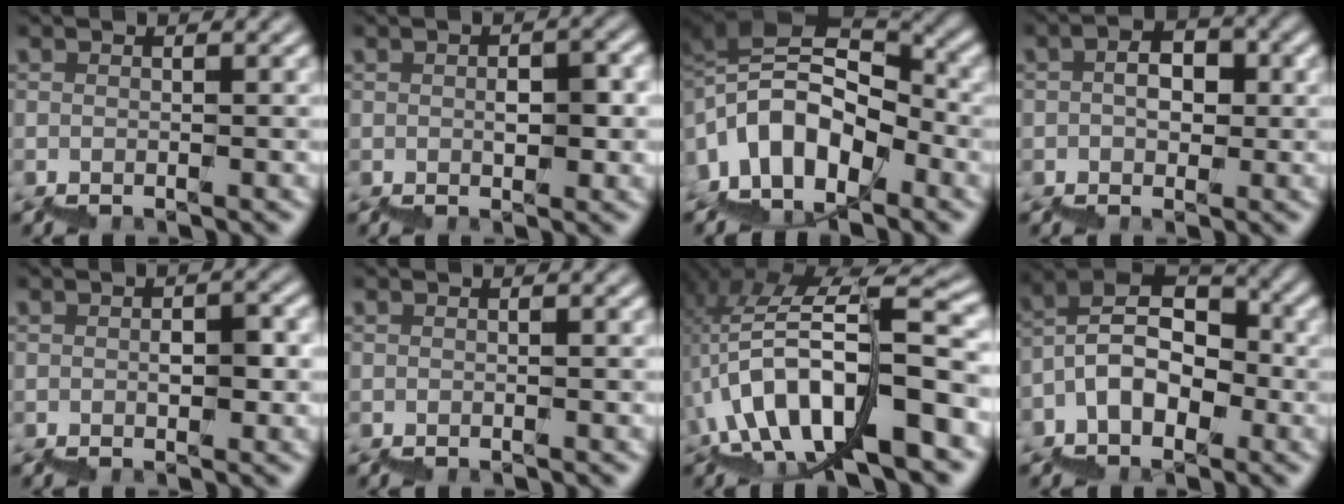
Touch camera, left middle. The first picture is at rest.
{"total": 1.8, "force": [0.3, 0.8, 1.6], "torque": [-0.020, 0.008, 0.011]}
{"total": 7.5, "force": [0.8, 4.6, 5.8], "torque": [-0.081, 0.022, 0.012]}
{"total": 1.8, "force": [0.2, 1.4, 1.2], "torque": [-0.017, 0.009, -0.001]}
{"total": 1.3, "force": [0.4, 0.6, 1.1], "torque": [-0.015, 0.006, 0.010]}
{"total": 0.0}
{"total": 11.2, "force": [-0.8, 3.5, 10.6], "torque": [-0.163, 0.028, 0.006]}
{"total": 5.7, "force": [-1.1, 3.7, 4.1], "torque": [-0.062, 0.020, -0.026]}